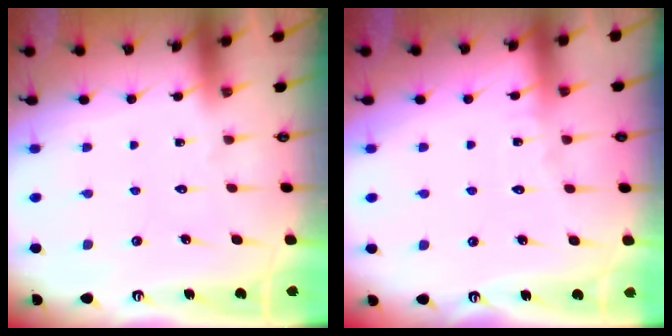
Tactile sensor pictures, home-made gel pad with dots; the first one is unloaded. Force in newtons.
{"total": 3.5, "press": 3.5, "slide": 0.3}